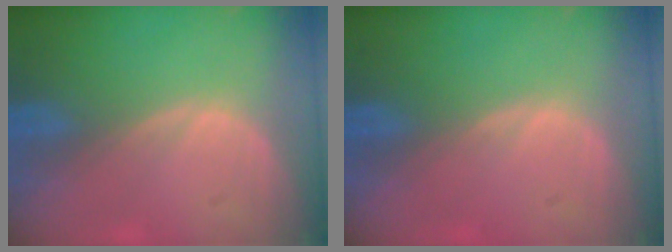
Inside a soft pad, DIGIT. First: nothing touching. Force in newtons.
{"total": 0.5, "press": 0.0, "slide": 0.5}